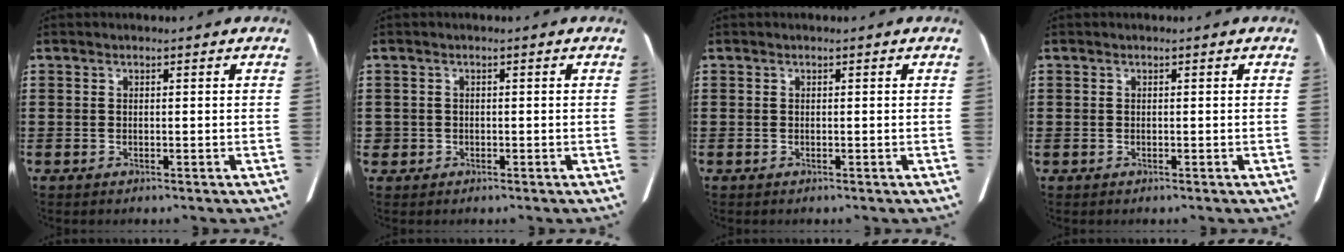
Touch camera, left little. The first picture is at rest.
{"total": 0.9, "force": [-0.3, 0.8, 0.2], "torque": [-0.007, 0.004, -0.008]}
{"total": 0.0}
{"total": 0.0}